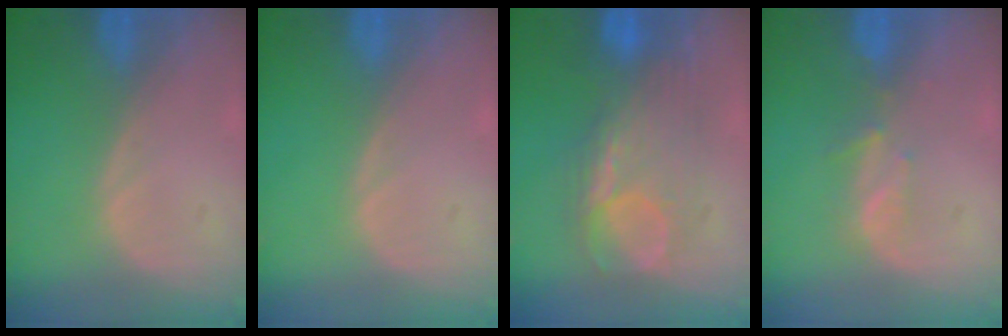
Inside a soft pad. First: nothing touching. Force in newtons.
{"total": 0.0}
{"total": 8.1, "press": 8.0, "slide": 0.7}
{"total": 2.3, "press": 2.1, "slide": 0.8}